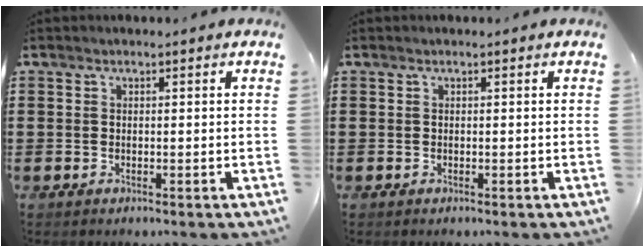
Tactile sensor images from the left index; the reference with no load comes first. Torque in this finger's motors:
{"motor_torque": [0.00, 0.00, 0.00, 0.00]}